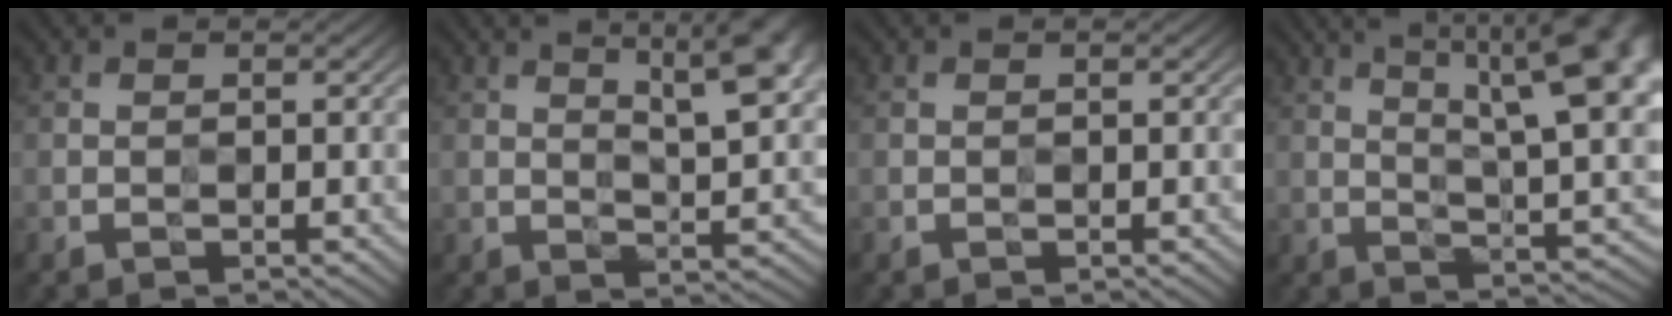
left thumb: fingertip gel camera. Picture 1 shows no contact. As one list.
[{"total": 7.2, "force": [4.2, 1.8, 5.6], "torque": [-0.071, 0.009, 0.065]}, {"total": 0.0}, {"total": 14.9, "force": [6.5, 4.8, 12.5], "torque": [-0.154, 0.033, 0.094]}]